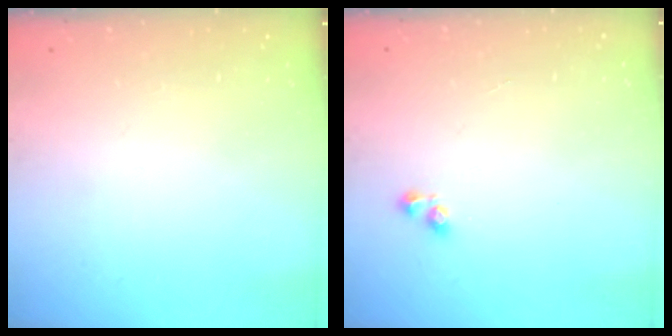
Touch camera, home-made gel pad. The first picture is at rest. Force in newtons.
{"total": 2.9, "press": 2.6, "slide": 1.3}